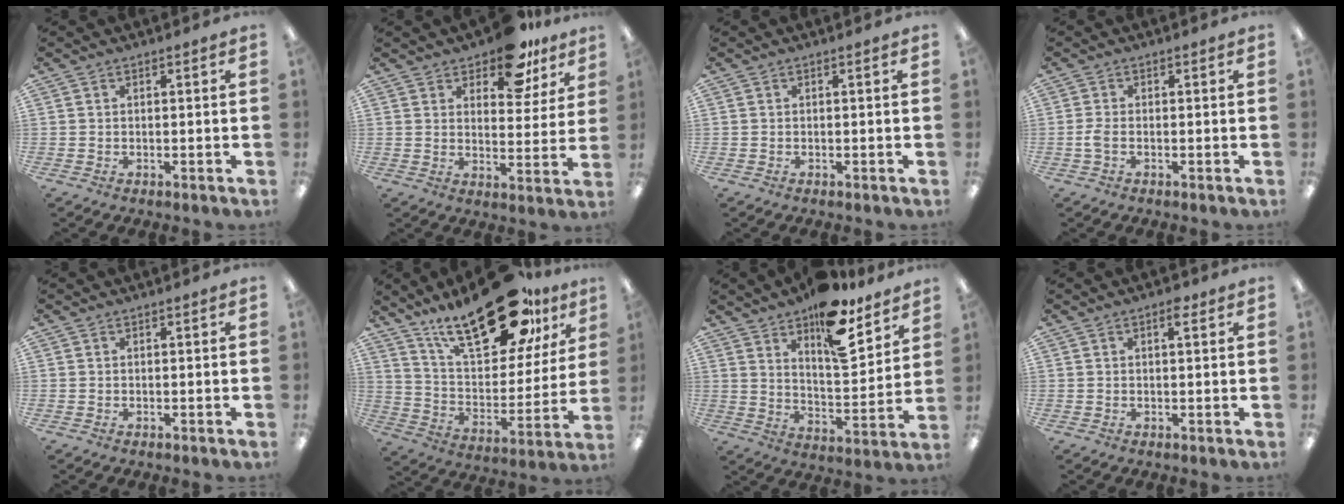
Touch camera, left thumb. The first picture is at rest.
{"total": 11.4, "force": [9.0, 4.9, 5.0], "torque": [-0.073, -0.052, 0.163]}
{"total": 0.0}
{"total": 2.4, "force": [-0.4, 1.2, 2.1], "torque": [-0.043, 0.002, -0.009]}
{"total": 0.0}
{"total": 27.7, "force": [18.8, 11.0, 17.1], "torque": [-0.265, -0.102, 0.313]}
{"total": 16.2, "force": [12.1, 5.9, 9.0], "torque": [-0.130, -0.080, 0.205]}
{"total": 2.3, "force": [1.2, 1.1, 1.6], "torque": [-0.011, -0.006, 0.015]}